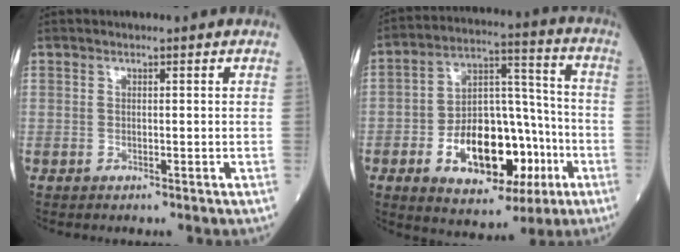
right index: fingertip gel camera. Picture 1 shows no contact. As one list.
[{"total": 17.2, "force": [-5.8, 8.9, 13.5], "torque": [-0.227, 0.019, -0.085]}]